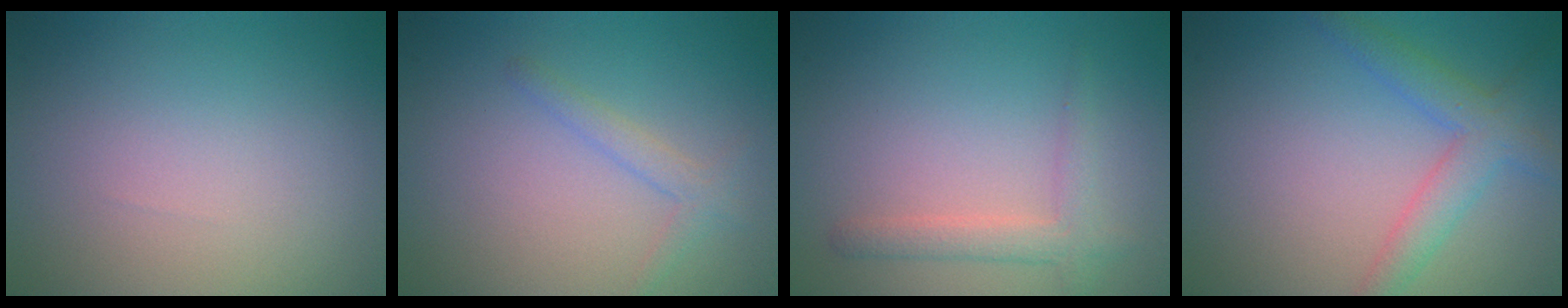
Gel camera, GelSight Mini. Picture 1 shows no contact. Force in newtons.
{"total": 1.5, "press": 1.5, "slide": 0.1}
{"total": 2.2, "press": 2.2, "slide": 0.1}
{"total": 3.5, "press": 3.5, "slide": 0.1}